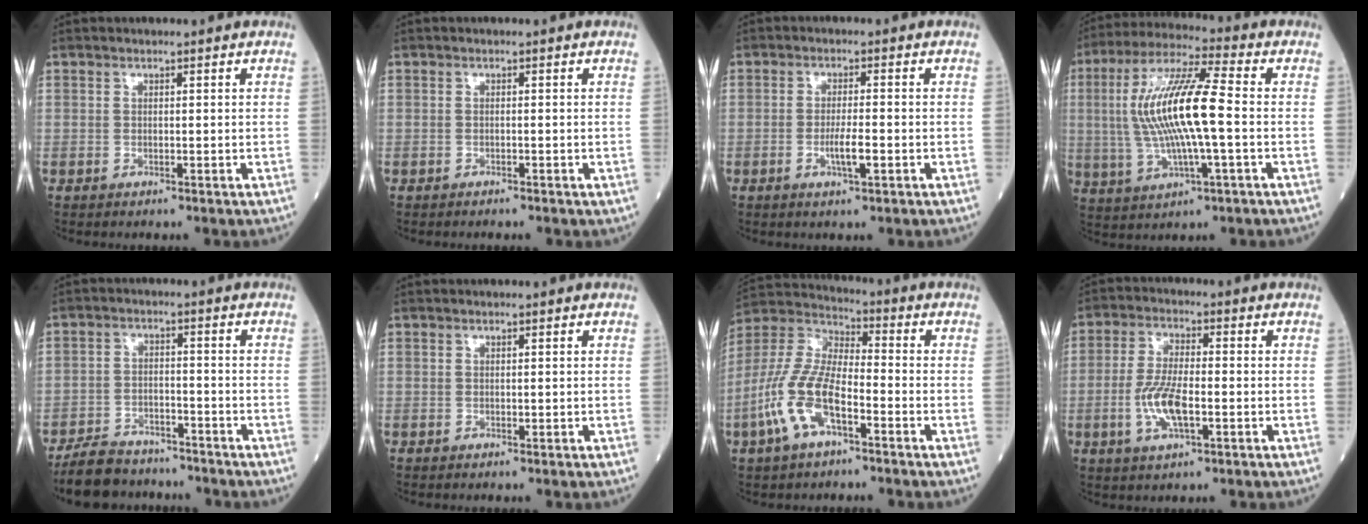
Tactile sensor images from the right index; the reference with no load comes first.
{"total": 0.8, "force": [-0.7, 0.1, 0.3], "torque": [-0.010, -0.002, -0.009]}
{"total": 3.6, "force": [-1.2, 0.4, 3.4], "torque": [-0.060, -0.001, -0.020]}
{"total": 14.7, "force": [-0.2, 1.9, 14.6], "torque": [-0.297, 0.012, -0.005]}
{"total": 9.1, "force": [-8.1, 3.5, 2.1], "torque": [-0.040, 0.001, -0.133]}
{"total": 0.0}
{"total": 12.1, "force": [-5.1, 4.3, 10.0], "torque": [-0.235, 0.003, -0.105]}
{"total": 7.7, "force": [-2.1, 2.2, 7.0], "torque": [-0.149, -0.001, -0.041]}